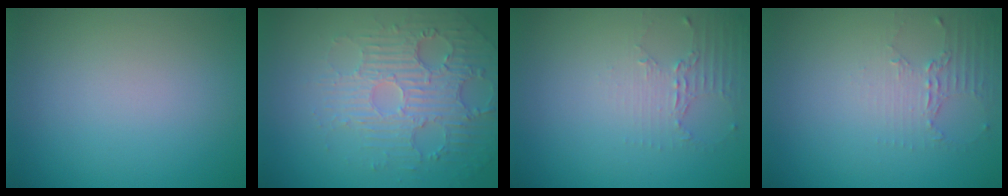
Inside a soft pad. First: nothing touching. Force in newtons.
{"total": 4.2, "press": 3.7, "slide": 1.9}
{"total": 2.0, "press": 1.5, "slide": 1.4}
{"total": 2.0, "press": 1.5, "slide": 1.4}